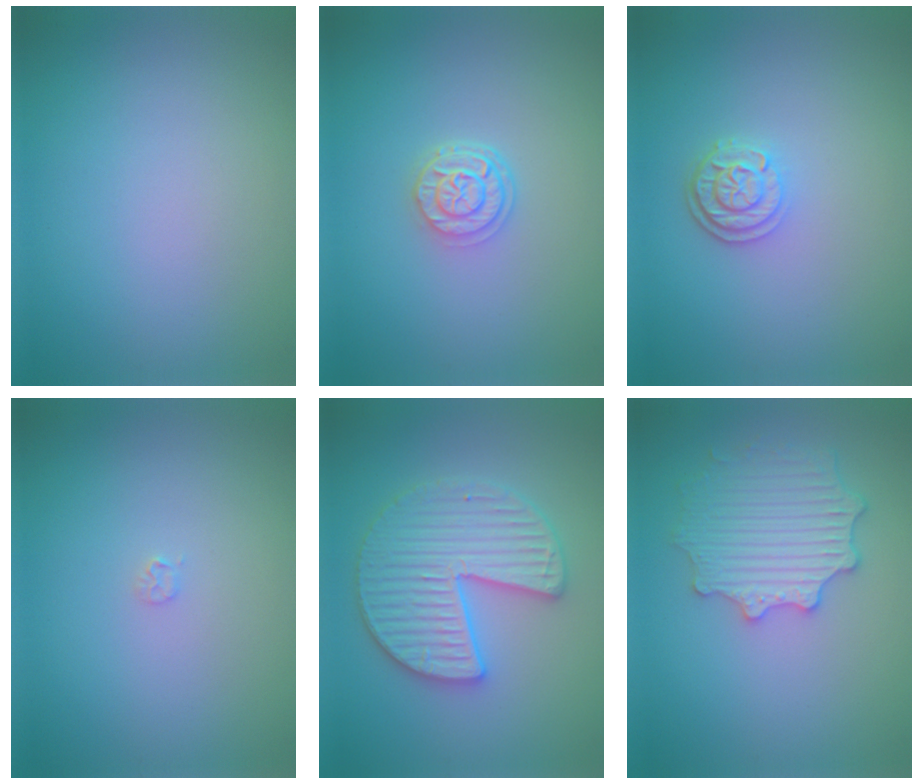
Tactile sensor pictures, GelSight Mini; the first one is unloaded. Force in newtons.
{"total": 2.7, "press": 2.2, "slide": 1.5}
{"total": 2.6, "press": 2.2, "slide": 1.4}
{"total": 0.5, "press": 0.5, "slide": 0.1}
{"total": 6.1, "press": 6.0, "slide": 1.0}
{"total": 4.1, "press": 4.0, "slide": 1.0}